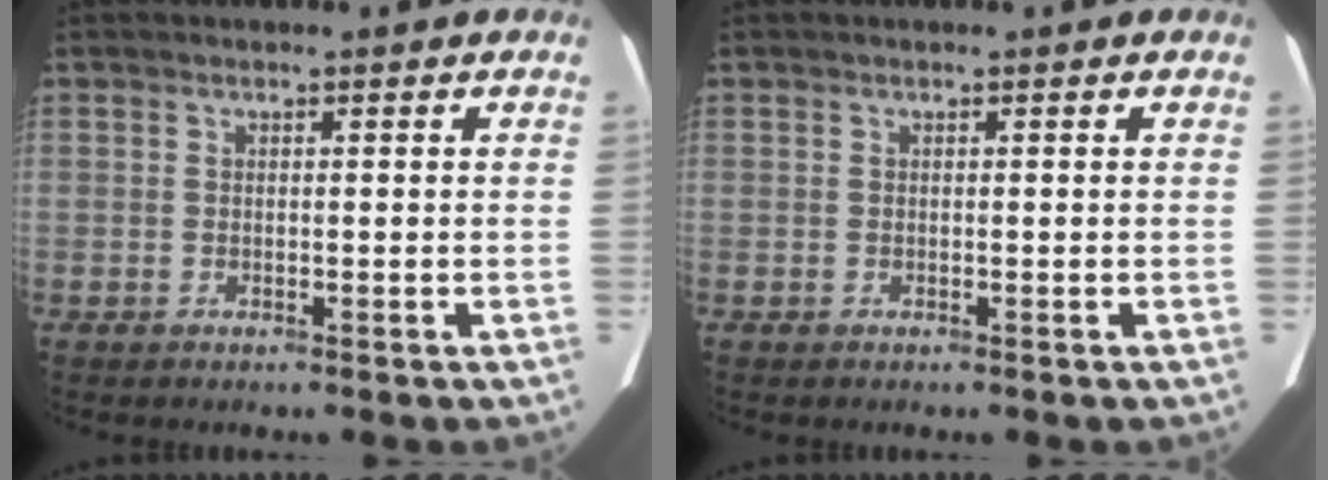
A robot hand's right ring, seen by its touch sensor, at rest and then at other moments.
{"total": 0.0}